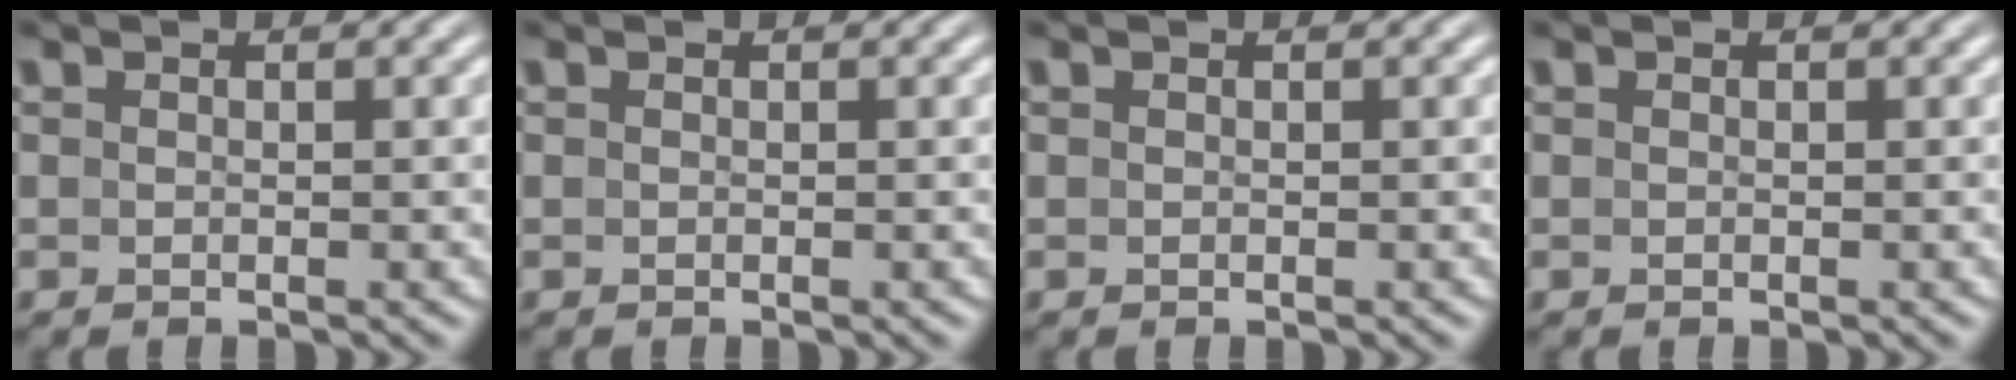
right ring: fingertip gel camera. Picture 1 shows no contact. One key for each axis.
{"total": 0.0}
{"total": 0.0}
{"total": 0.0}